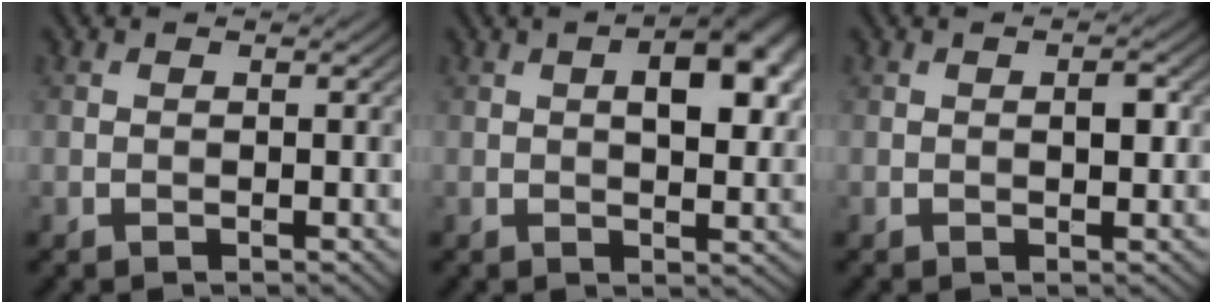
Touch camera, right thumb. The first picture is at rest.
{"total": 8.3, "force": [2.2, 3.7, 7.1], "torque": [-0.096, 0.012, 0.028]}
{"total": 1.6, "force": [0.2, 0.6, 1.4], "torque": [-0.018, -0.001, 0.000]}